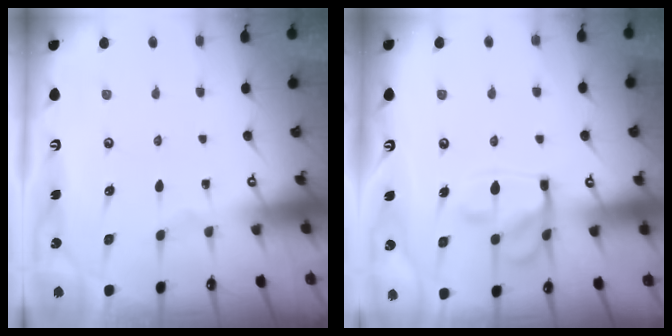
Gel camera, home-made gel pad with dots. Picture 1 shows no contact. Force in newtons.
{"total": 14.3, "press": 14.2, "slide": 1.6}